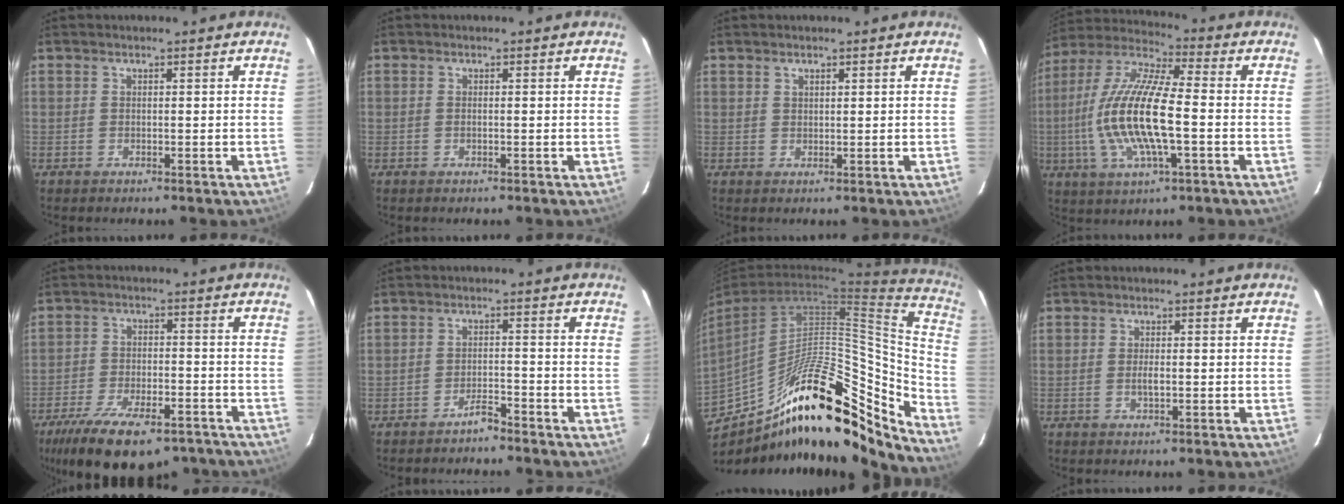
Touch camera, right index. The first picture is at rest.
{"total": 0.7, "force": [-0.1, 0.0, 0.7], "torque": [-0.014, 0.001, -0.003]}
{"total": 1.1, "force": [0.8, 0.5, 0.4], "torque": [-0.004, 0.002, 0.015]}
{"total": 17.7, "force": [-2.5, 4.5, 17.0], "torque": [-0.340, -0.002, -0.055]}
{"total": 19.9, "force": [-14.2, 8.0, 11.5], "torque": [-0.228, -0.031, -0.212]}
{"total": 2.8, "force": [-2.6, 0.3, 0.8], "torque": [-0.022, 0.004, -0.041]}
{"total": 20.7, "force": [-15.2, 6.4, 12.5], "torque": [-0.166, 0.015, -0.259]}
{"total": 1.9, "force": [-0.3, 0.5, 1.8], "torque": [-0.035, -0.001, -0.006]}